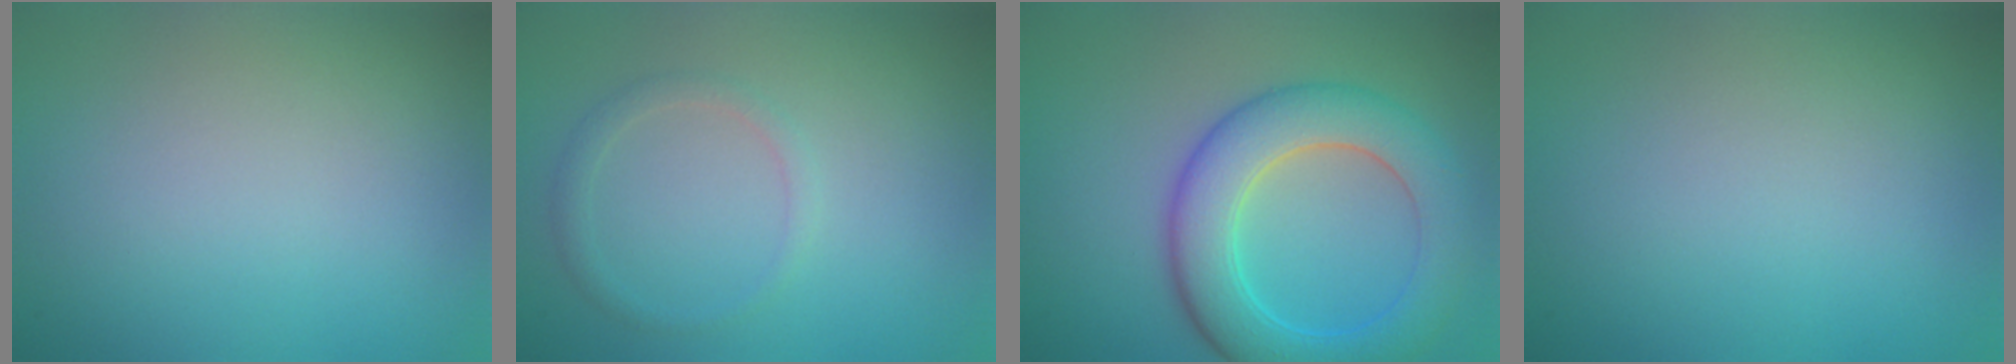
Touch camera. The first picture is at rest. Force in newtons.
{"total": 1.4, "press": 1.4, "slide": 0.1}
{"total": 7.3, "press": 7.3, "slide": 0.2}
{"total": 0.0}